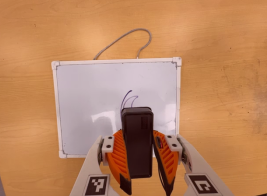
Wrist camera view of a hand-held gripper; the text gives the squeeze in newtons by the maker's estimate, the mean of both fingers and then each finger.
{"total": 6.9, "left": 5.6, "right": 8.2}